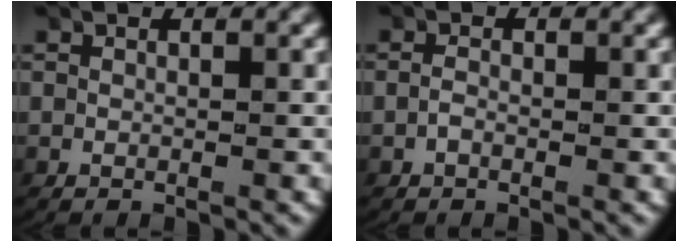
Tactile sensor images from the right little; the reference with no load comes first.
{"total": 0.7, "force": [-0.6, 0.3, 0.4], "torque": [-0.014, -0.003, -0.011]}